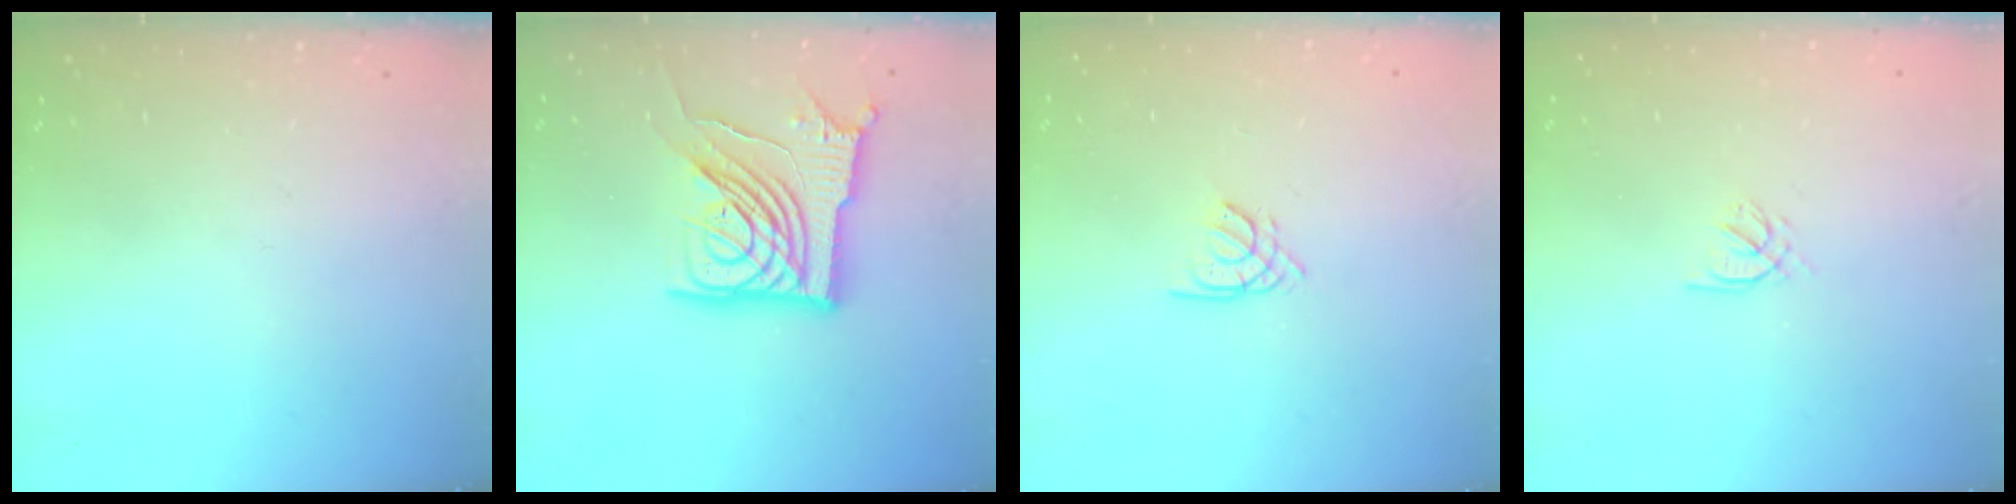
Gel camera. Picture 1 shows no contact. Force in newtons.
{"total": 14.5, "press": 14.4, "slide": 1.2}
{"total": 1.5, "press": 1.4, "slide": 0.4}
{"total": 2.0, "press": 1.9, "slide": 0.5}